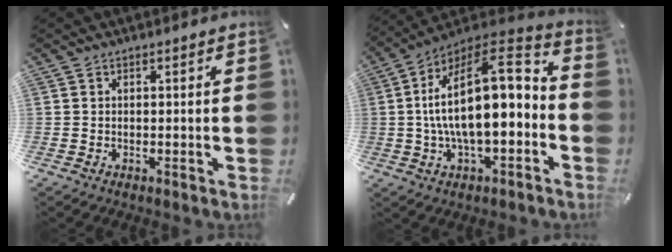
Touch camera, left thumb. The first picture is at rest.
{"total": 18.9, "force": [0.4, 9.2, 16.6], "torque": [-0.281, -0.025, 0.004]}